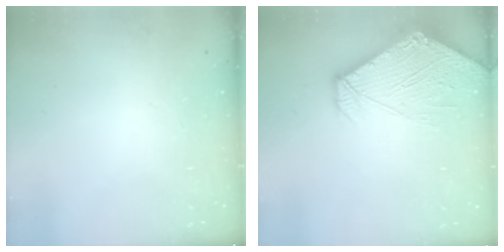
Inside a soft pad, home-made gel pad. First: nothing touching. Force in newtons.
{"total": 11.1, "press": 11.0, "slide": 1.2}